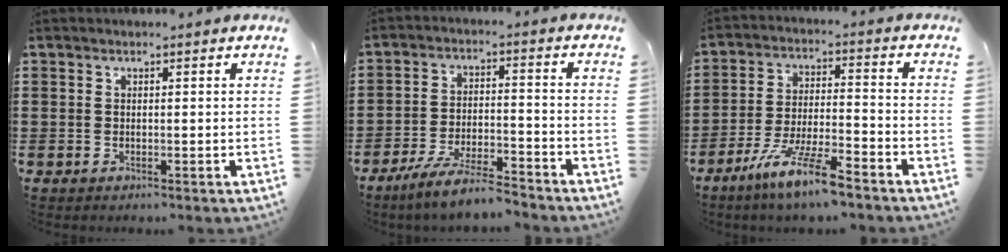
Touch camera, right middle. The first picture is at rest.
{"total": 6.7, "force": [-6.0, 0.3, 3.0], "torque": [-0.066, -0.006, -0.116]}
{"total": 9.0, "force": [-6.8, 0.6, 5.8], "torque": [-0.122, -0.007, -0.133]}